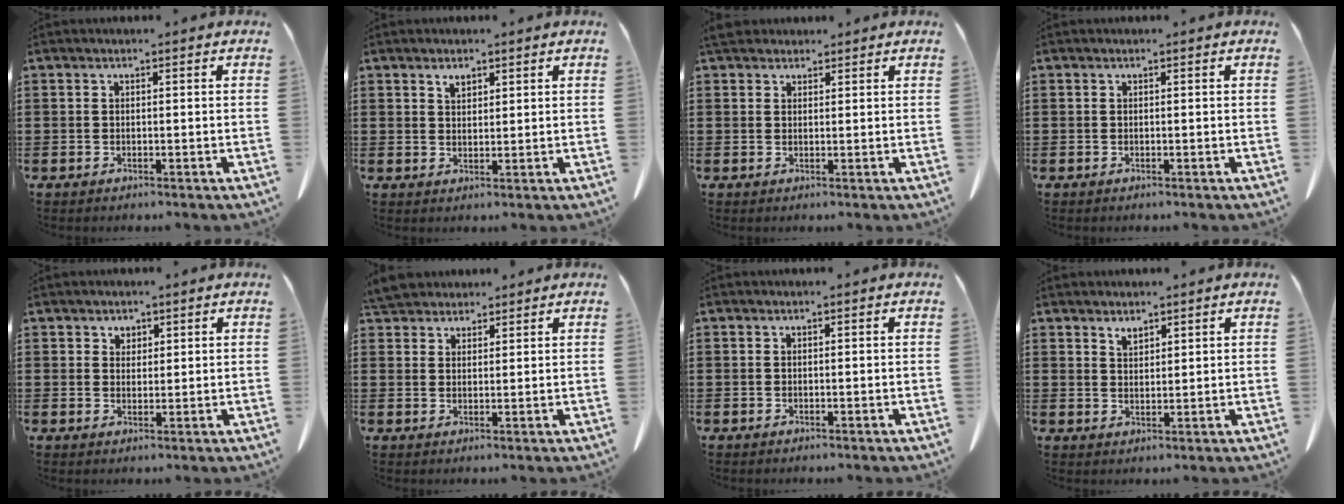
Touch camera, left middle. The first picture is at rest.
{"total": 1.9, "force": [1.5, 0.8, 0.8], "torque": [-0.013, -0.004, 0.027]}
{"total": 3.2, "force": [2.7, 1.3, 1.2], "torque": [-0.024, -0.003, 0.051]}
{"total": 0.0}
{"total": 2.0, "force": [1.6, 1.1, 0.1], "torque": [0.001, -0.001, 0.030]}
{"total": 4.9, "force": [4.6, 1.4, 1.0], "torque": [-0.035, -0.008, 0.090]}
{"total": 0.0}
{"total": 1.9, "force": [1.8, 0.5, 0.6], "torque": [-0.014, -0.001, 0.034]}